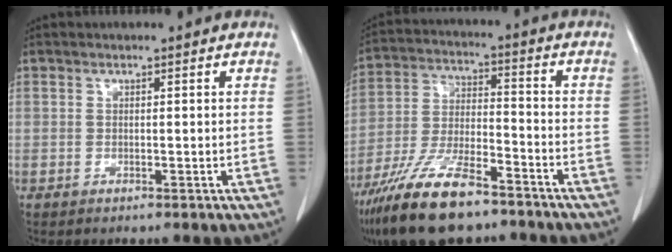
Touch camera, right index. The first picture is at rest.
{"total": 14.7, "force": [-10.8, 3.7, 9.2], "torque": [-0.187, -0.021, -0.200]}